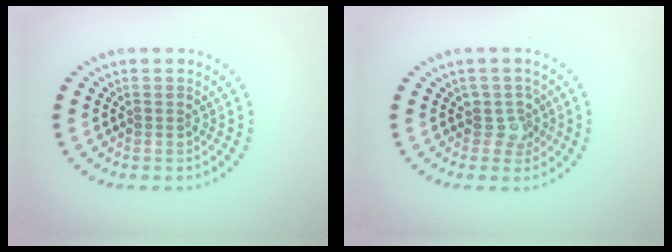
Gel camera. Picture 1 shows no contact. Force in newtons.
{"total": 2.0, "press": 1.5, "slide": 1.3}